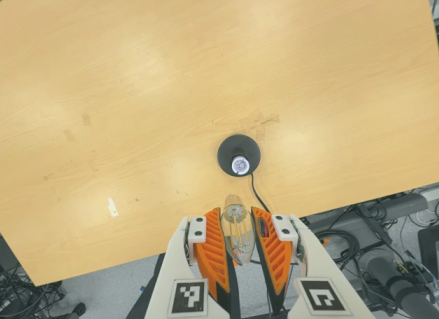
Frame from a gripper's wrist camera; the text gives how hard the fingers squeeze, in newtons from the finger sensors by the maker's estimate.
{"total": 13.8, "left": 14.4, "right": 13.2}